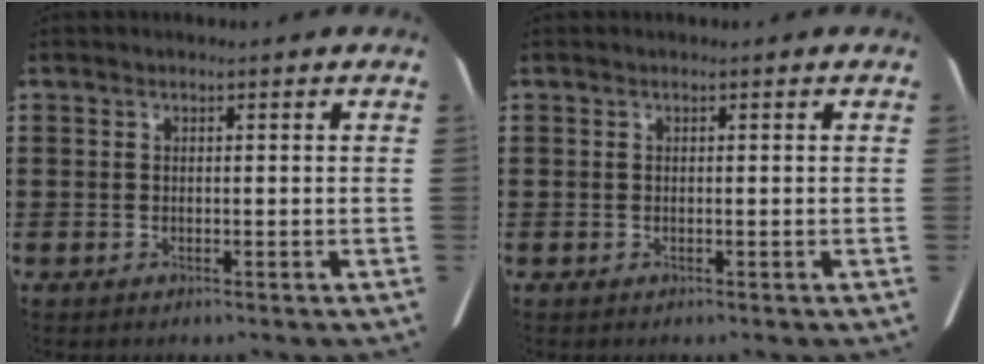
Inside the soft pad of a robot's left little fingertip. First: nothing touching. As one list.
[{"total": 0.0}]